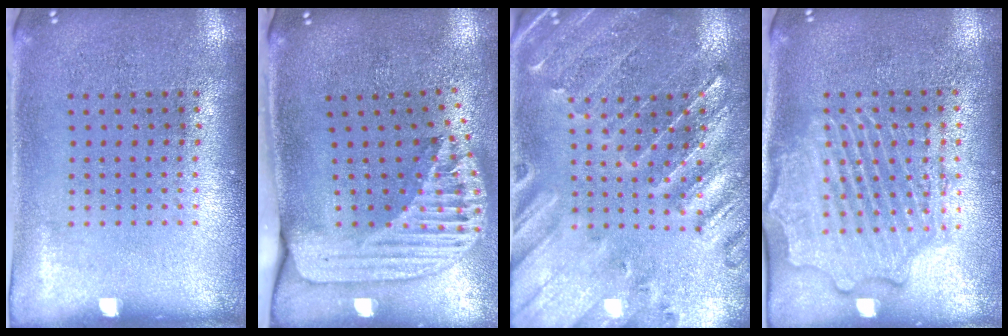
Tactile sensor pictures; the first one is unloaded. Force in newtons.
{"total": 2.5, "press": 1.7, "slide": 1.9}
{"total": 1.0, "press": 0.9, "slide": 0.3}
{"total": 2.3, "press": 2.2, "slide": 0.5}